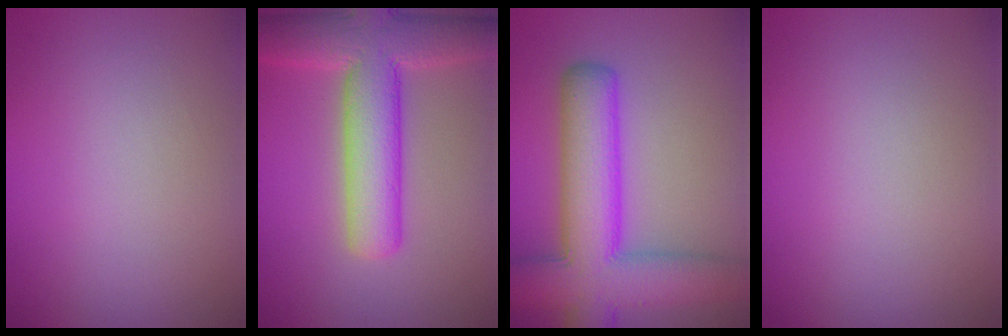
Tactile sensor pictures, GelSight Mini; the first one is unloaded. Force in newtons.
{"total": 8.8, "press": 8.8, "slide": 0.6}
{"total": 9.8, "press": 9.8, "slide": 0.4}
{"total": 0.0}